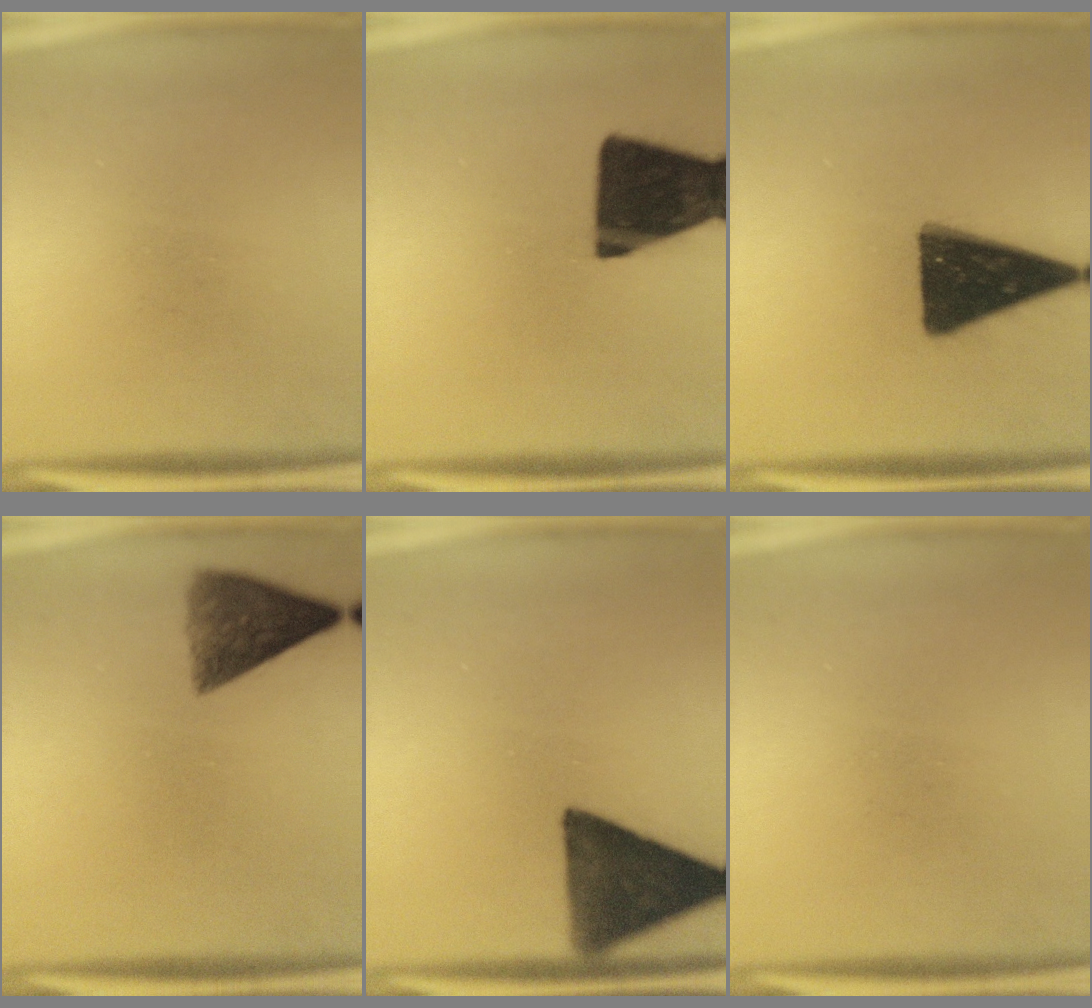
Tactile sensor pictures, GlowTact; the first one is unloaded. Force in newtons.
{"total": 18.3}
{"total": 17.2}
{"total": 7.1}
{"total": 14.2}
{"total": 0.0}